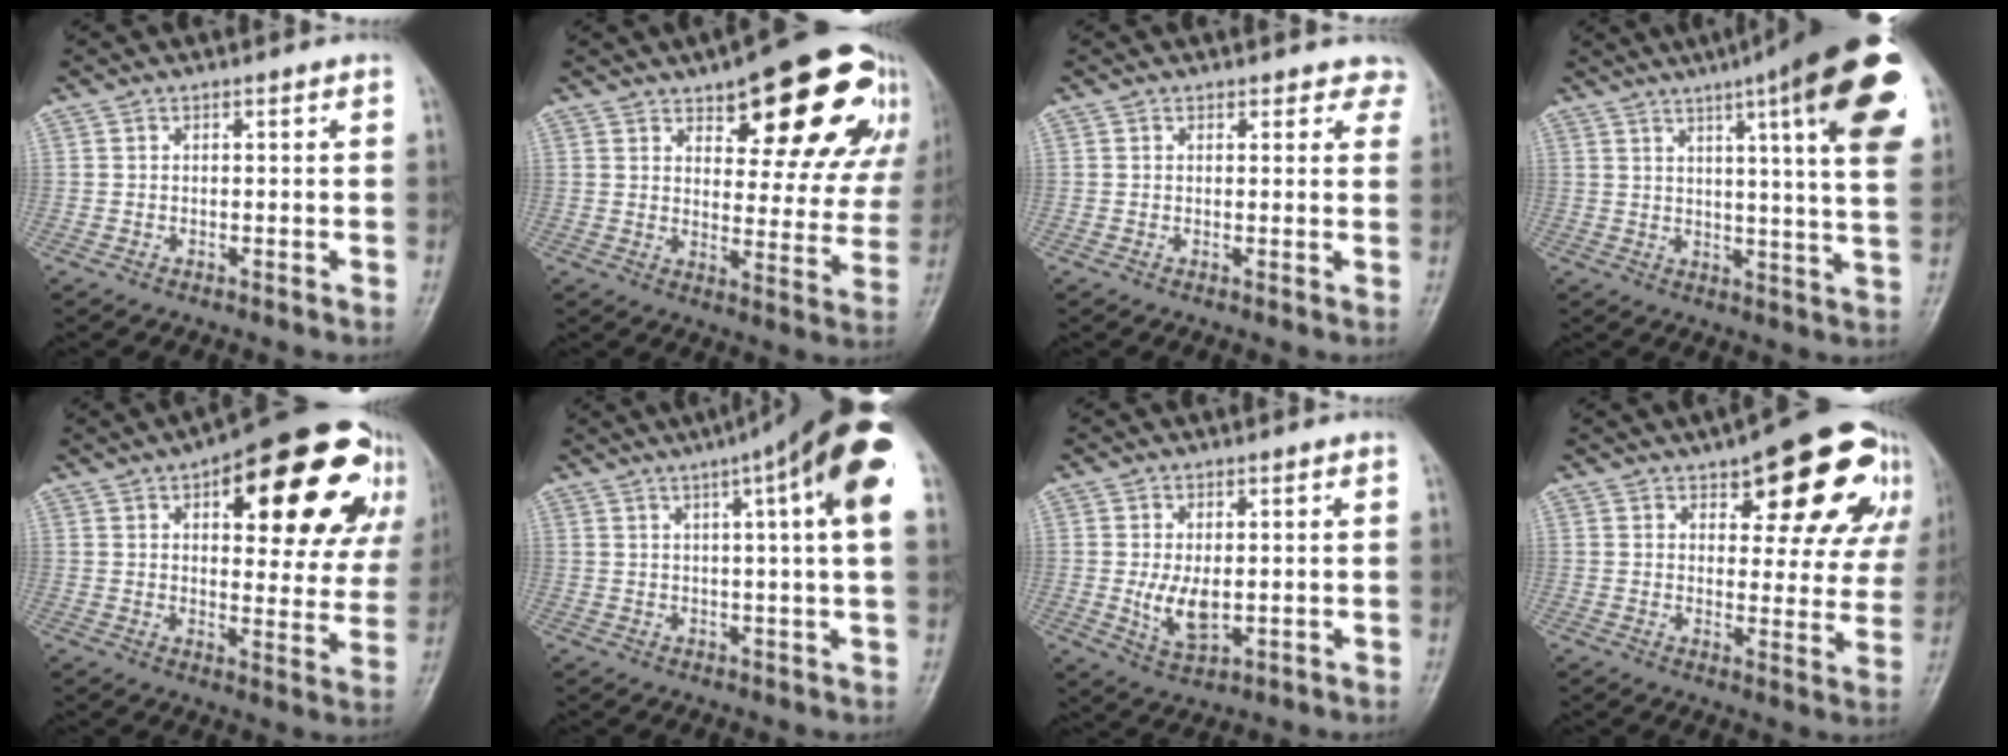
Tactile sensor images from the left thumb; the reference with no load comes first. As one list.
[{"total": 21.7, "force": [12.6, 8.9, 15.3], "torque": [-0.146, -0.039, 0.162]}, {"total": 4.2, "force": [3.6, 2.1, 0.4], "torque": [0.038, -0.015, 0.020]}, {"total": 23.4, "force": [11.0, 3.6, 20.3], "torque": [-0.255, -0.019, 0.135]}, {"total": 25.4, "force": [12.5, 10.5, 19.5], "torque": [-0.210, -0.014, 0.165]}, {"total": 17.2, "force": [7.2, 2.1, 15.5], "torque": [-0.222, 0.013, 0.089]}, {"total": 6.3, "force": [0.0, 3.4, 5.2], "torque": [-0.090, -0.013, 0.010]}, {"total": 18.4, "force": [9.9, 7.8, 13.4], "torque": [-0.122, -0.027, 0.125]}]